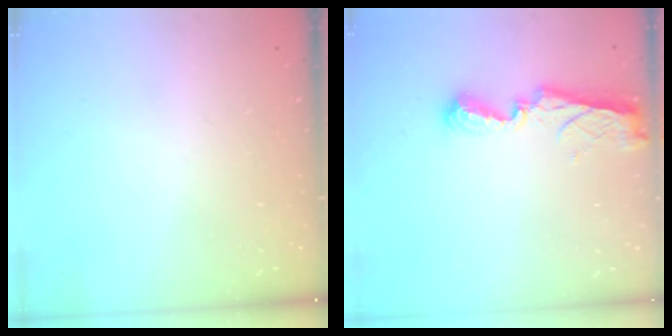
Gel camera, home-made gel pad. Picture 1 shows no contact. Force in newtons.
{"total": 8.5, "press": 8.5, "slide": 0.8}